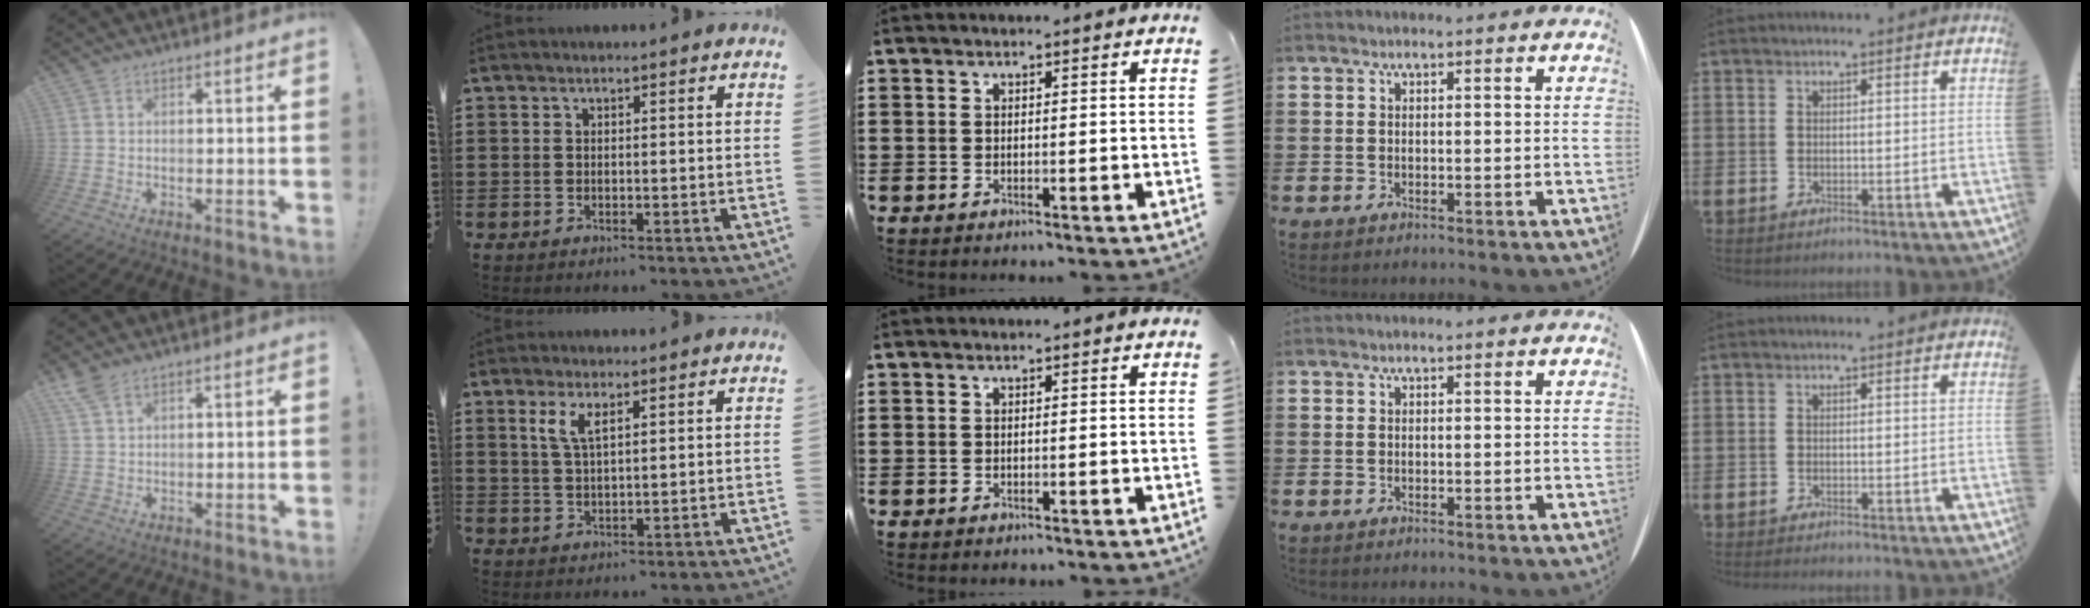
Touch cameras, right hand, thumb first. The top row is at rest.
{"thumb": {"total": 4.1, "force": [2.8, 1.7, 2.5], "torque": [-0.046, -0.009, 0.052]}, "index": {"total": 3.6, "force": [1.8, 1.2, 2.9], "torque": [-0.063, 0.005, 0.030]}}